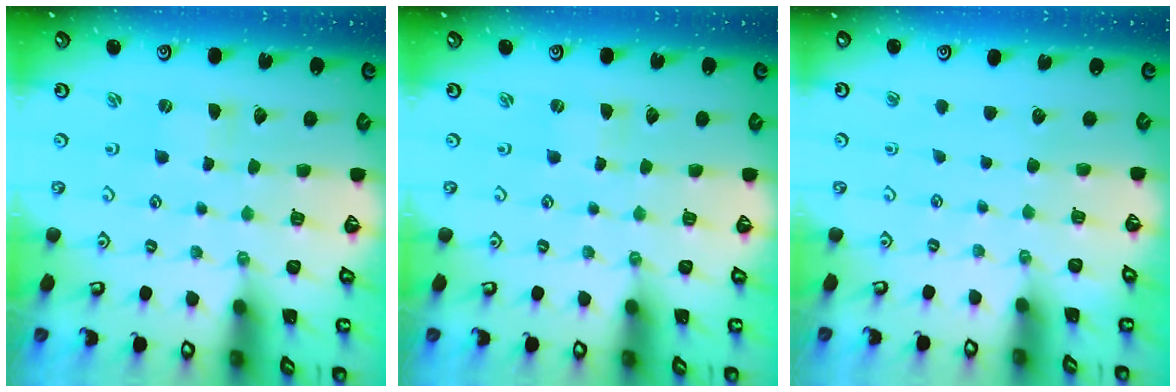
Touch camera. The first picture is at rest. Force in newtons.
{"total": 0.0}
{"total": 0.0}